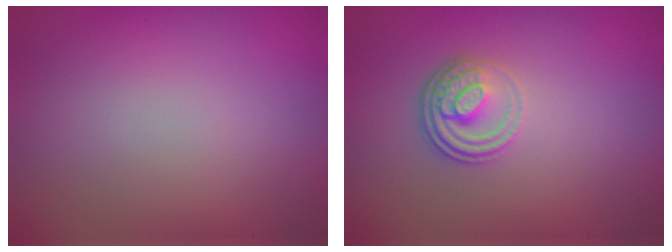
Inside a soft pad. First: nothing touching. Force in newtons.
{"total": 3.6, "press": 2.6, "slide": 2.5}